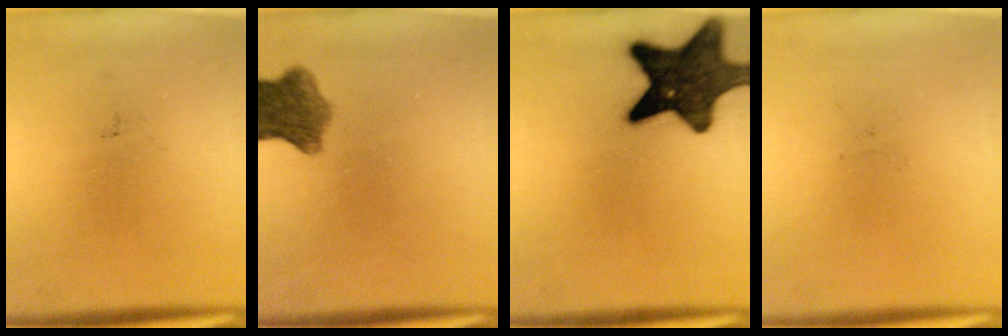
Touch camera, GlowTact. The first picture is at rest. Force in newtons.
{"total": 7.2}
{"total": 15.4}
{"total": 0.0}